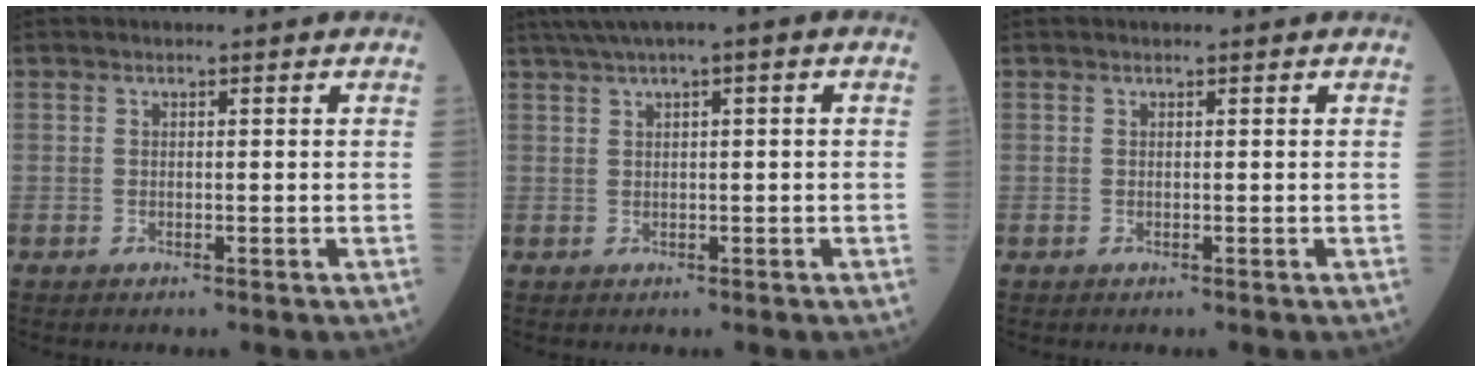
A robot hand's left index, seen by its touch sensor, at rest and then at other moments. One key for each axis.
{"total": 4.9, "fx": 2.5, "fy": 0.2, "fz": 4.2, "tx": -0.081, "ty": 0.028, "tz": 0.045}
{"total": 0.0}